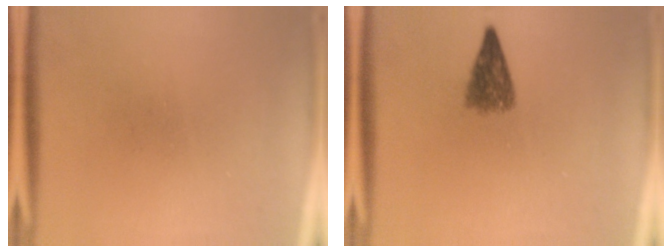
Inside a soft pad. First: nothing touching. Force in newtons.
{"total": 4.0}